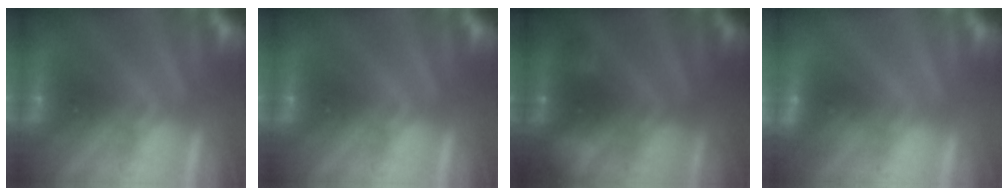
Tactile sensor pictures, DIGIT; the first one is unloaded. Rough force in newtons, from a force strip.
{"total": 0.0}
{"total": 2.4}
{"total": 1.2}